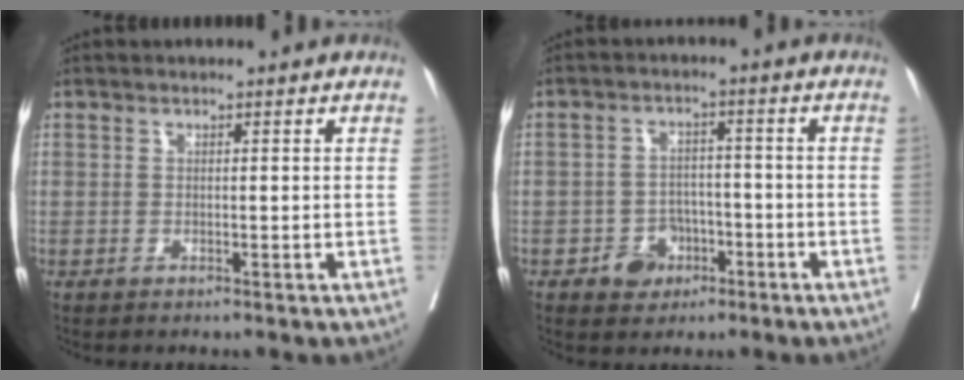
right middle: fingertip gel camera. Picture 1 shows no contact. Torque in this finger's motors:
{"motor_torque": [0.42, -0.33, 0.10, 0.03]}